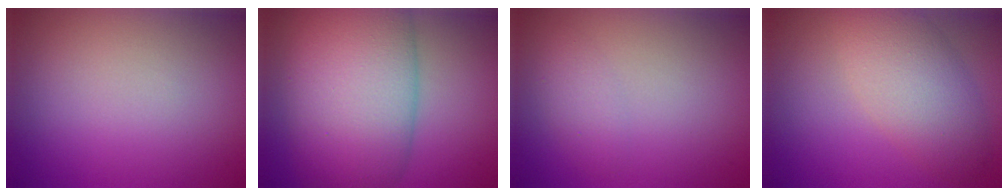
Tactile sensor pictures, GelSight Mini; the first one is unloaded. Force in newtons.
{"total": 12.8, "press": 12.8, "slide": 0.4}
{"total": 1.5, "press": 1.5, "slide": 0.1}
{"total": 5.6, "press": 5.6, "slide": 0.3}